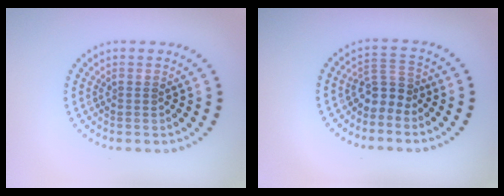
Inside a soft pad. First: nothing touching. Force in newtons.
{"total": 2.6, "press": 1.9, "slide": 1.8}